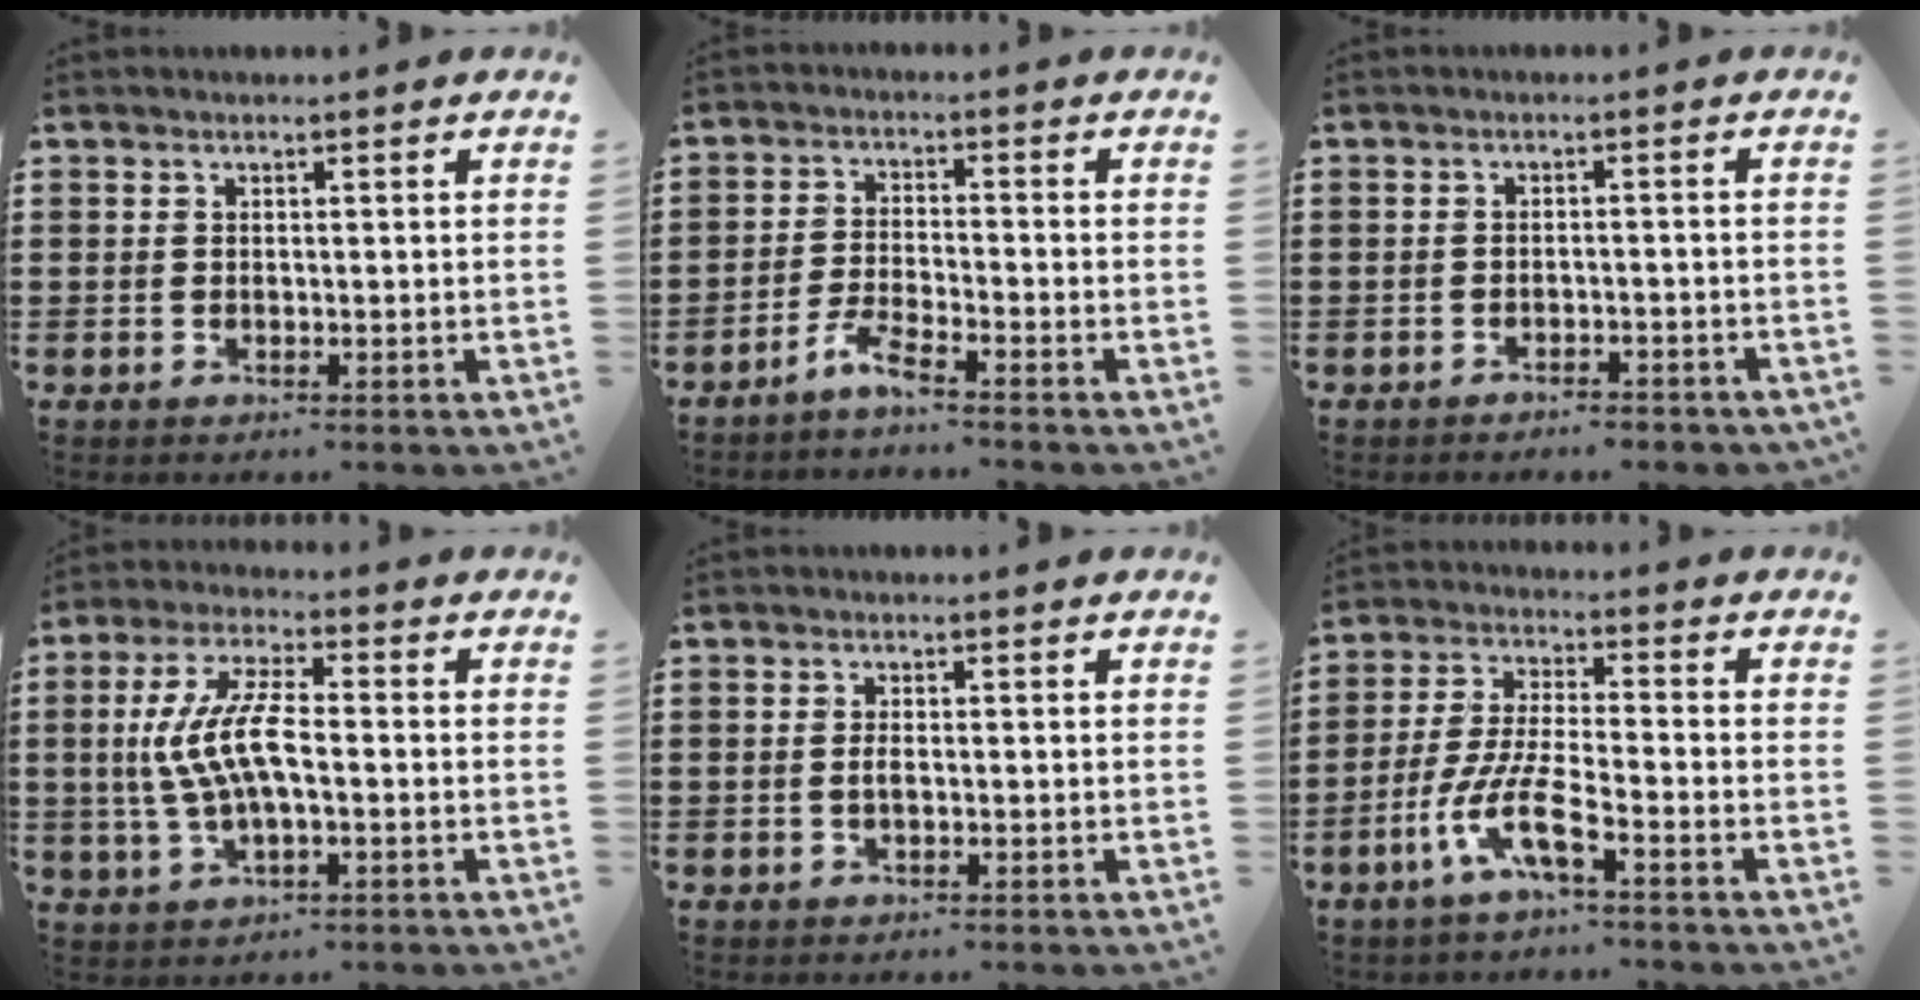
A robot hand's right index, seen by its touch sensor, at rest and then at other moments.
{"total": 3.7, "force": [-3.2, -0.2, 1.8], "torque": [-0.054, -0.005, -0.069]}
{"total": 2.0, "force": [-1.9, 0.1, 0.3], "torque": [-0.010, 0.000, -0.041]}
{"total": 9.1, "force": [-0.5, 3.0, 8.6], "torque": [-0.195, -0.009, -0.018]}
{"total": 1.3, "force": [-0.2, 0.4, 1.2], "torque": [-0.031, -0.003, -0.007]}
{"total": 8.3, "force": [-4.7, 1.2, 6.7], "torque": [-0.163, -0.016, -0.096]}